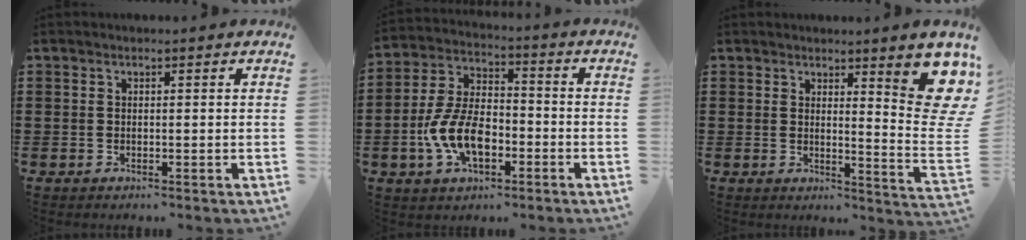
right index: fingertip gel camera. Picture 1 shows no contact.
{"total": 9.7, "force": [-3.3, 5.2, 7.5], "torque": [-0.182, -0.003, -0.067]}
{"total": 9.0, "force": [5.2, 1.7, 7.1], "torque": [-0.095, -0.052, 0.086]}